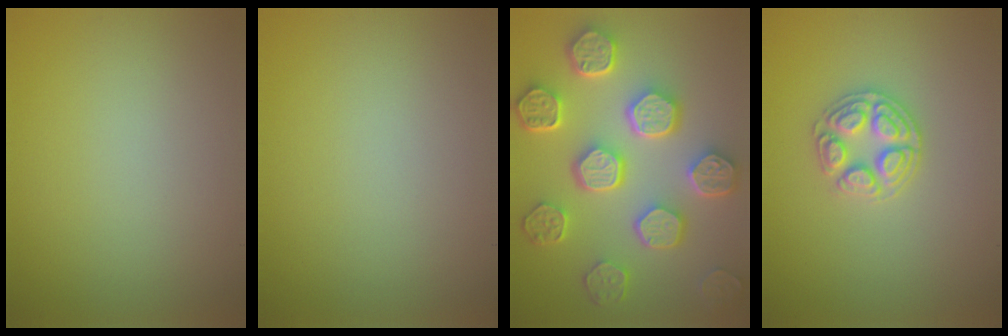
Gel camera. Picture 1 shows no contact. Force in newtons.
{"total": 0.0}
{"total": 8.3, "press": 6.4, "slide": 5.3}
{"total": 2.9, "press": 2.8, "slide": 0.3}